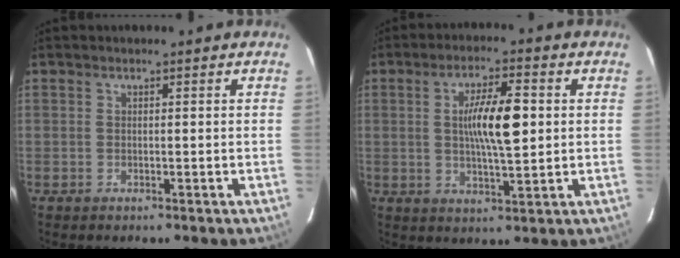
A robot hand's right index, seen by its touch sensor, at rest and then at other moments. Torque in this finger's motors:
{"motor_torque": [0.64, -0.03, 0.34, 0.13]}